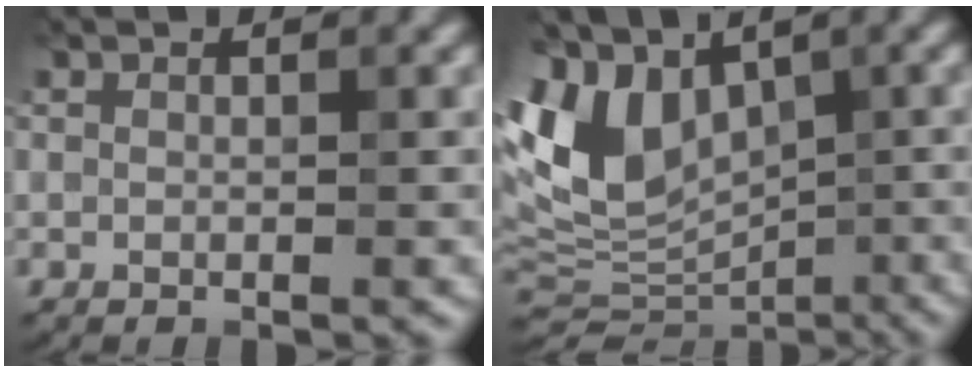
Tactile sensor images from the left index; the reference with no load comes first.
{"total": 10.3, "force": [1.5, 7.1, 7.4], "torque": [-0.159, 0.000, 0.028]}